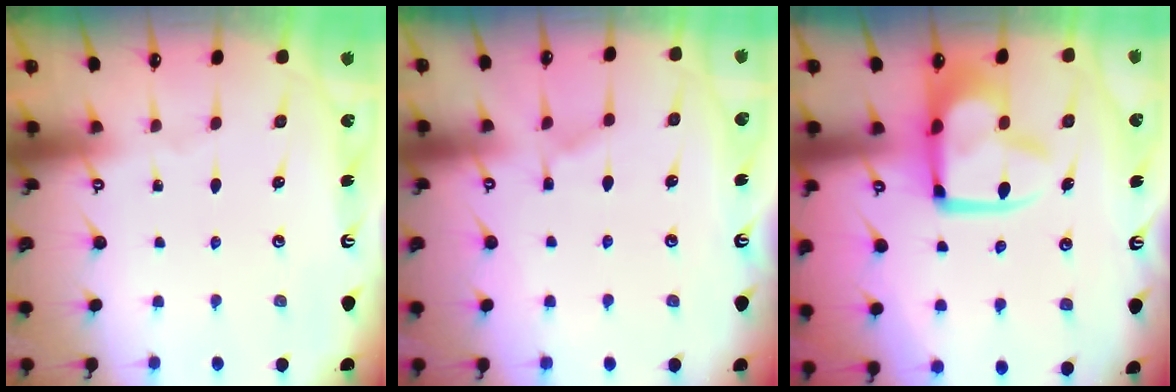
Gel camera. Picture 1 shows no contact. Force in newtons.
{"total": 5.7, "press": 5.6, "slide": 0.7}
{"total": 13.1, "press": 13.0, "slide": 1.4}